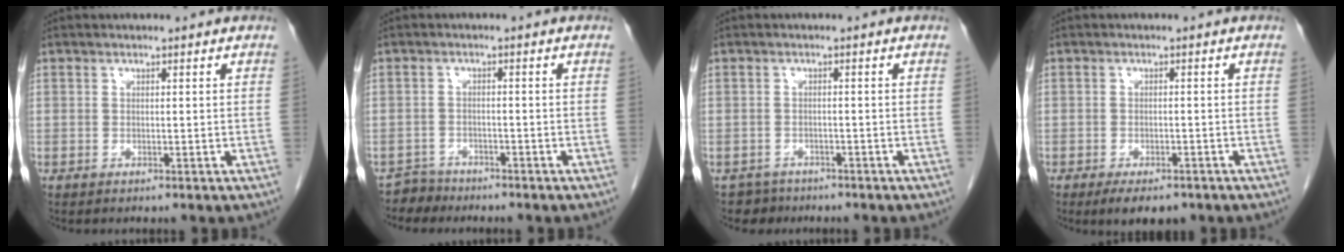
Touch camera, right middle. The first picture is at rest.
{"total": 2.5, "force": [-2.2, 0.8, -0.9], "torque": [0.014, -0.002, -0.041]}
{"total": 2.6, "force": [-2.0, 1.4, -0.7], "torque": [0.004, 0.004, -0.033]}
{"total": 5.0, "force": [-3.6, 2.1, 2.8], "torque": [-0.040, -0.006, -0.050]}